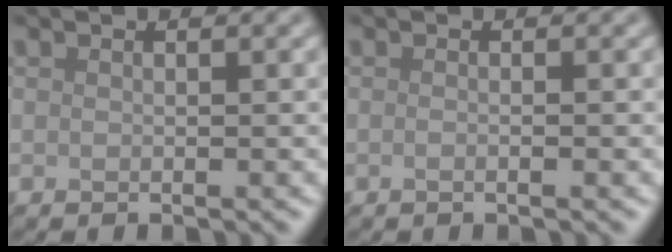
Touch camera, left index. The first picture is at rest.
{"total": 1.3, "force": [0.0, 0.7, 1.2], "torque": [0.002, -0.009, -0.010]}